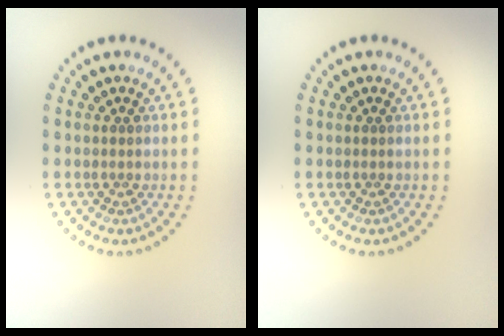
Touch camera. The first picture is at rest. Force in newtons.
{"total": 0.0}